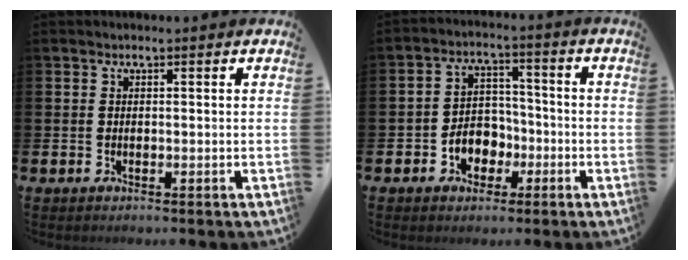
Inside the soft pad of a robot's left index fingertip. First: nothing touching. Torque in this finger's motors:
{"motor_torque": [0.59, 0.03, 0.29, 0.08]}